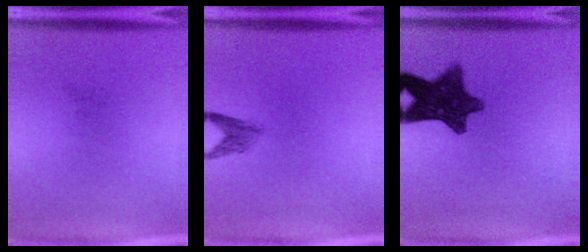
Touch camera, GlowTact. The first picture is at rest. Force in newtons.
{"total": 2.0}
{"total": 11.0}